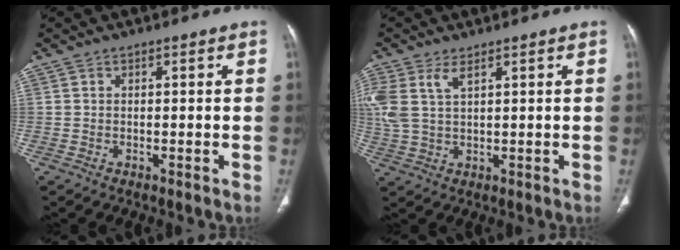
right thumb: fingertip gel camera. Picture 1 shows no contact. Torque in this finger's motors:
{"motor_torque": [0.24, 0.24, 0.81, 0.62, 0.15]}